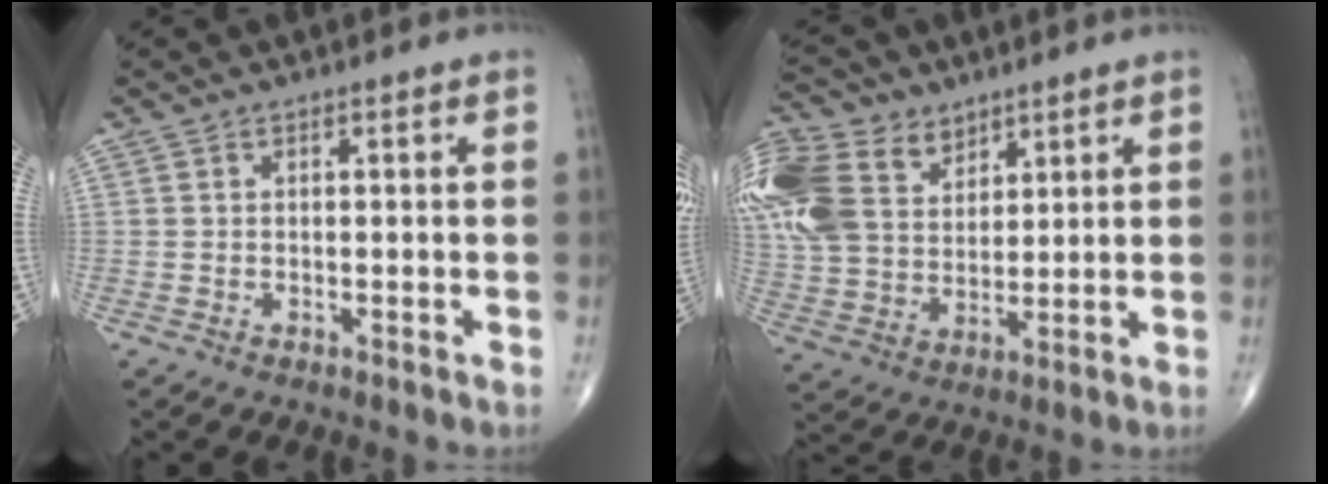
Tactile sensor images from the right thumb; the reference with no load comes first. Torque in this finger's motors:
{"motor_torque": [0.11, 0.27, 1.16, 1.12, 0.22]}